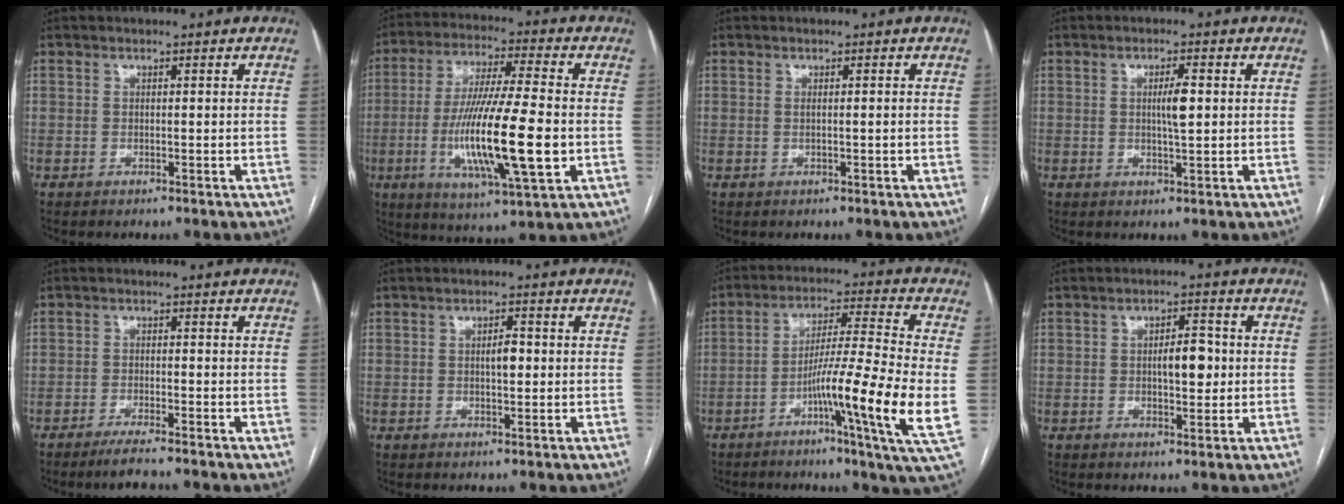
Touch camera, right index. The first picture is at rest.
{"total": 18.1, "force": [-3.4, 1.7, 17.7], "torque": [-0.337, -0.018, -0.057]}
{"total": 0.7, "force": [0.0, 0.0, 0.7], "torque": [-0.014, -0.001, 0.003]}
{"total": 3.4, "force": [0.5, 0.4, 3.4], "torque": [-0.059, -0.001, 0.009]}
{"total": 3.7, "force": [-3.2, -0.2, 1.9], "torque": [-0.034, -0.008, -0.057]}
{"total": 2.4, "force": [0.3, 0.9, 2.2], "torque": [-0.036, 0.001, 0.005]}
{"total": 15.9, "force": [-3.8, -1.3, 15.4], "torque": [-0.253, -0.013, -0.072]}
{"total": 4.9, "force": [0.1, 1.9, 4.5], "torque": [-0.069, 0.006, 0.004]}